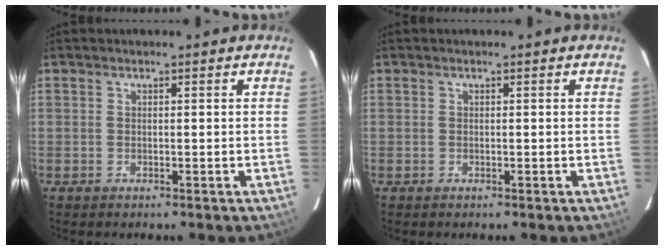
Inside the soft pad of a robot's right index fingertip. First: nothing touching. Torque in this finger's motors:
{"motor_torque": [0.01, 0.00, 0.00, 0.00]}